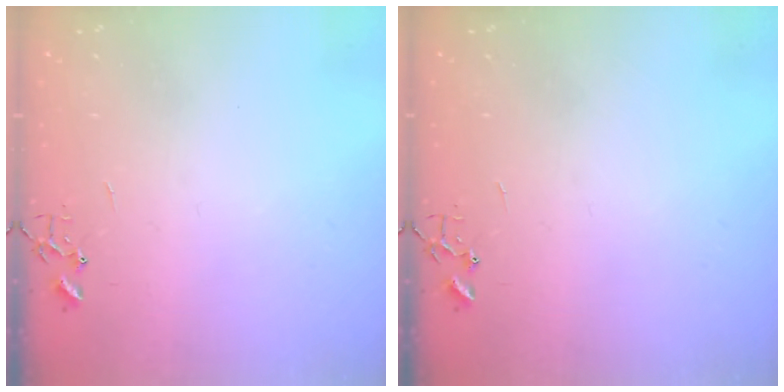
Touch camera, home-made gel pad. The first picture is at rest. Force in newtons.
{"total": 0.0}